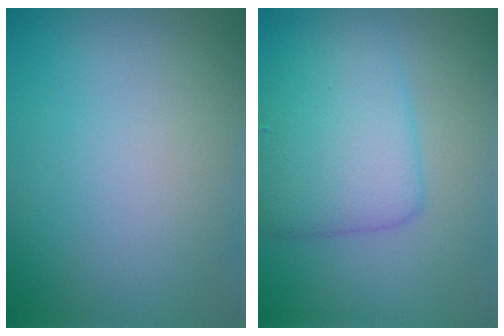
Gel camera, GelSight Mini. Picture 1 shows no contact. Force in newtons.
{"total": 5.4, "press": 5.4, "slide": 0.2}